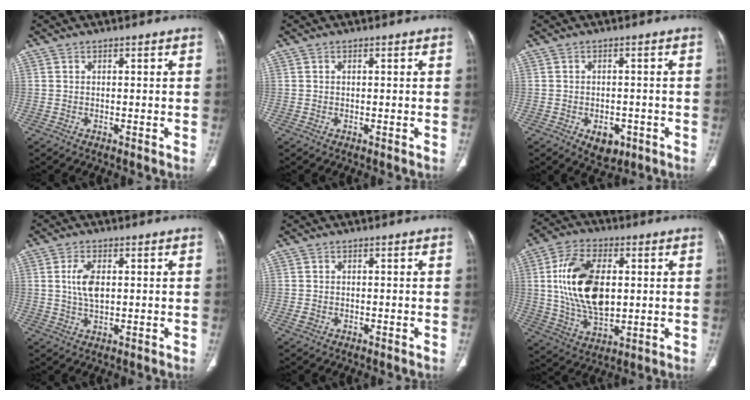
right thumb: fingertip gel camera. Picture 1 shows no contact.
{"total": 0.0}
{"total": 5.1, "force": [-2.2, 3.3, 3.1], "torque": [-0.026, 0.007, -0.020]}
{"total": 5.4, "force": [0.9, 2.8, 4.5], "torque": [-0.088, -0.001, 0.018]}
{"total": 1.1, "force": [-0.3, 0.9, 0.6], "torque": [-0.013, 0.003, -0.003]}
{"total": 17.8, "force": [2.3, 10.3, 14.4], "torque": [-0.256, -0.004, 0.047]}